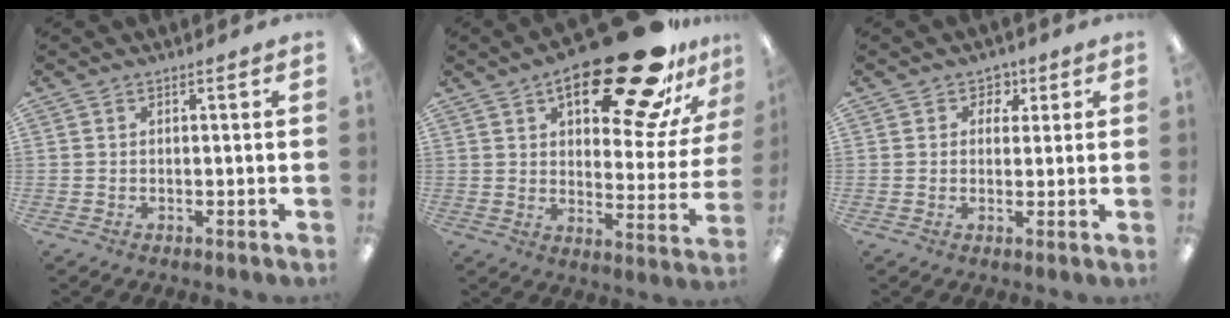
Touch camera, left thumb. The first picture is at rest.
{"total": 25.7, "force": [17.4, 9.4, 16.4], "torque": [-0.211, -0.111, 0.277]}
{"total": 3.9, "force": [1.7, 3.4, 1.0], "torque": [-0.007, -0.004, 0.026]}